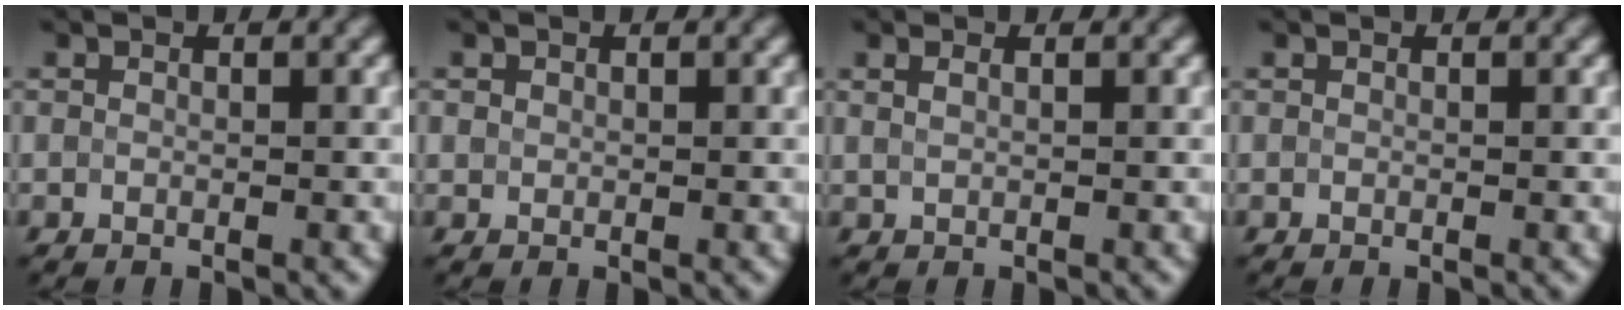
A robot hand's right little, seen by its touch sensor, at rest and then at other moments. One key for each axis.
{"total": 0.7, "fx": 0.4, "fy": 0.5, "fz": 0.0, "tx": 0.004, "ty": -0.001, "tz": 0.009}
{"total": 1.1, "fx": 0.8, "fy": 0.5, "fz": 0.6, "tx": -0.015, "ty": 0.000, "tz": 0.014}
{"total": 0.0}